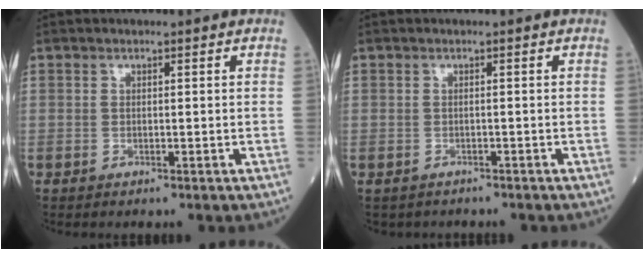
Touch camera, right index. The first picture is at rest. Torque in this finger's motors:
{"motor_torque": [-0.48, -0.15, -1.05, -0.21]}